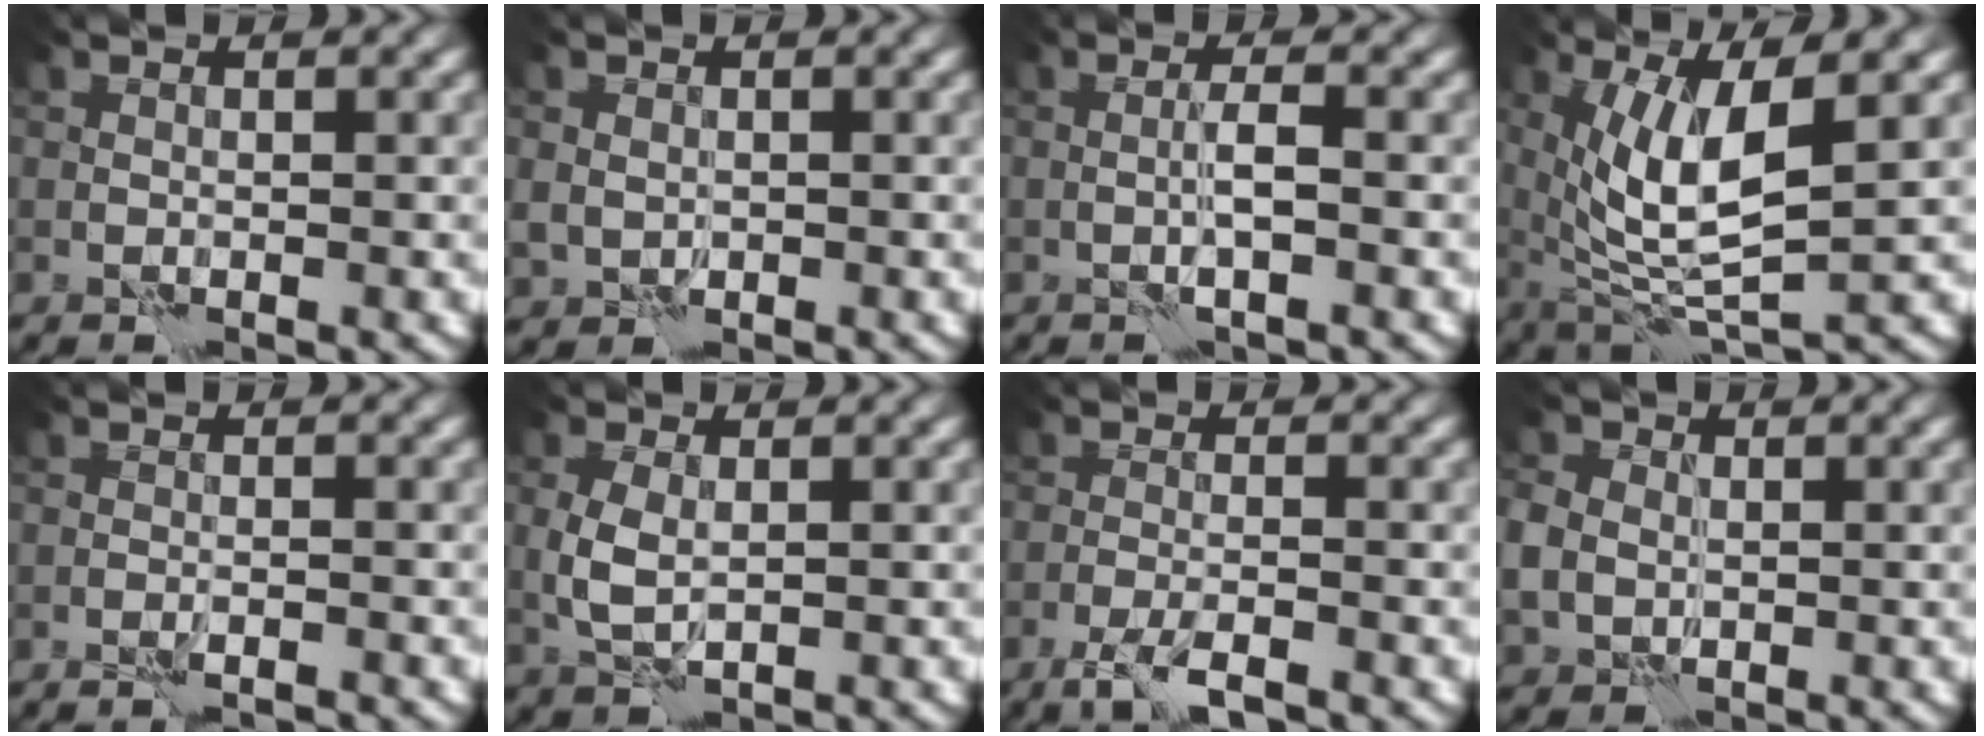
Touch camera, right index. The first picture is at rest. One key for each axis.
{"total": 1.8, "fx": 0.0, "fy": 1.6, "fz": 0.8, "tx": -0.015, "ty": -0.004, "tz": 0.004}
{"total": 1.6, "fx": -0.1, "fy": -0.2, "fz": 1.5, "tx": -0.031, "ty": 0.005, "tz": -0.004}
{"total": 7.0, "fx": 1.7, "fy": 2.0, "fz": 6.5, "tx": -0.135, "ty": -0.013, "tz": 0.040}
{"total": 2.0, "fx": -1.8, "fy": 0.0, "fz": 0.7, "tx": -0.010, "ty": 0.009, "tz": -0.027}
{"total": 2.7, "fx": 0.3, "fy": 1.5, "fz": 2.2, "tx": -0.056, "ty": -0.002, "tz": 0.009}
{"total": 2.9, "fx": -2.1, "fy": 0.3, "fz": 1.9, "tx": -0.041, "ty": 0.000, "tz": -0.045}
{"total": 3.5, "fx": 0.2, "fy": 2.9, "fz": 1.9, "tx": -0.053, "ty": 0.000, "tz": 0.003}